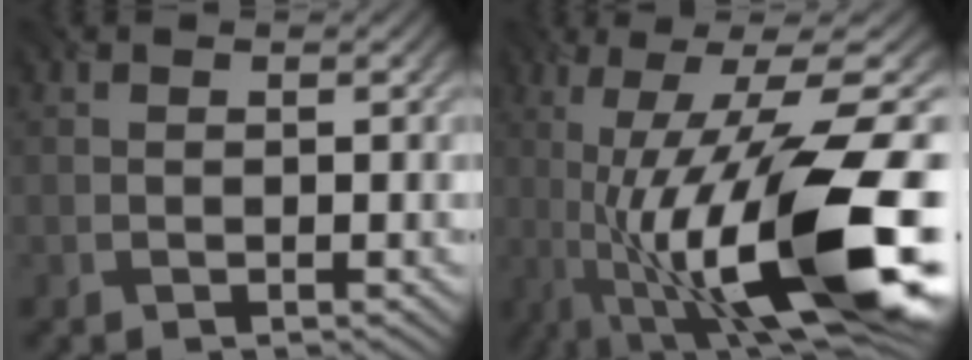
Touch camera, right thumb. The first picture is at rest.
{"total": 18.0, "force": [-3.9, 4.8, 17.0], "torque": [-0.288, 0.006, -0.064]}